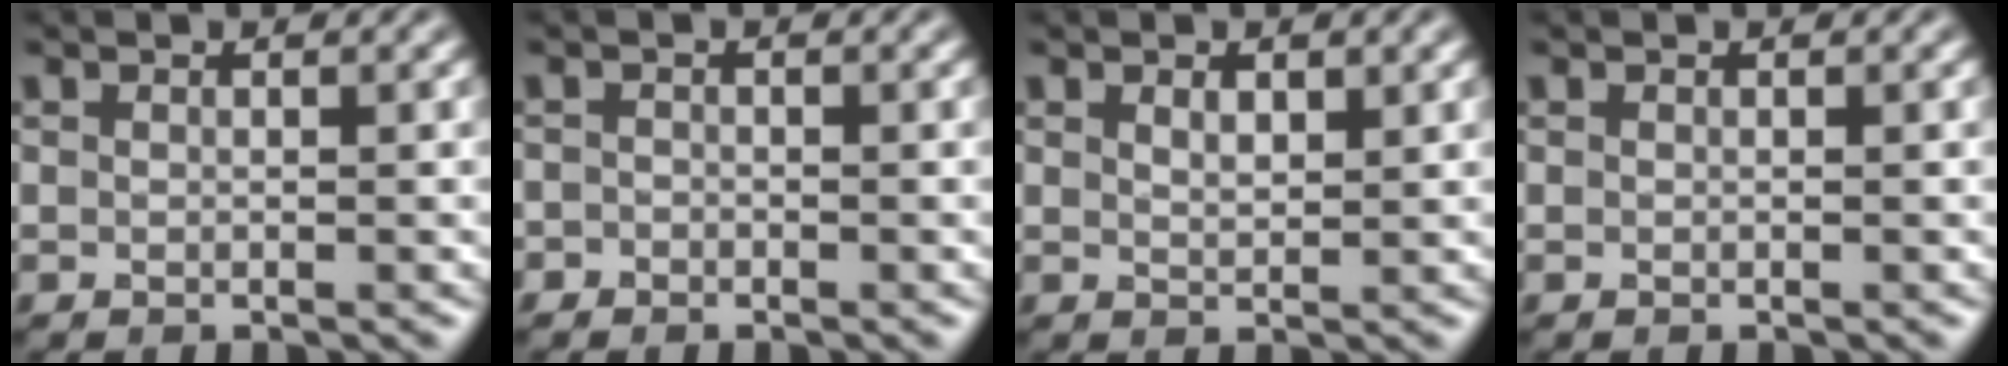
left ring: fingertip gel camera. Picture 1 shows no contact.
{"total": 0.8, "force": [-0.6, 0.6, -0.1], "torque": [0.005, -0.001, -0.012]}
{"total": 1.5, "force": [0.8, 0.7, 1.0], "torque": [-0.018, -0.002, 0.018]}
{"total": 0.0}